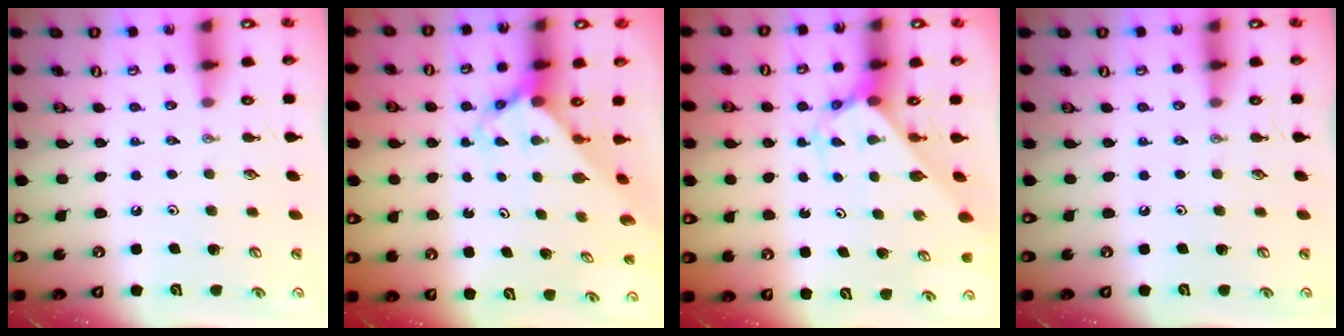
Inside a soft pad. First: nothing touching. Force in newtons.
{"total": 3.5, "press": 3.5, "slide": 0.3}
{"total": 2.7, "press": 2.7, "slide": 0.2}
{"total": 0.0}